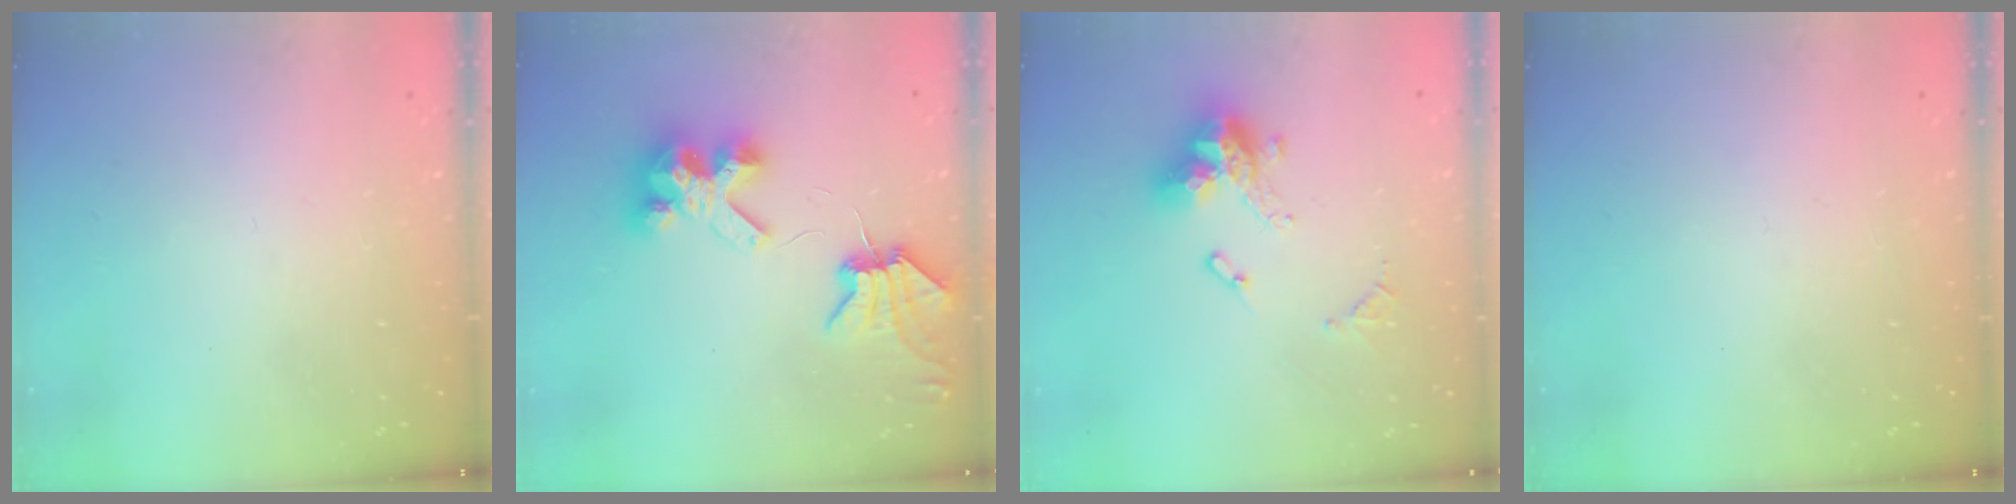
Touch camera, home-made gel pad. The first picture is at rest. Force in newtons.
{"total": 7.1, "press": 7.0, "slide": 0.9}
{"total": 13.9, "press": 13.9, "slide": 1.2}
{"total": 0.0}